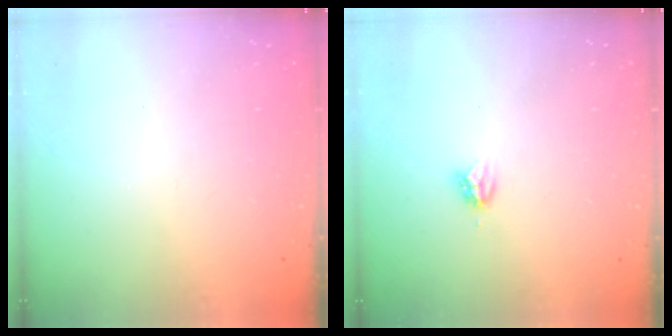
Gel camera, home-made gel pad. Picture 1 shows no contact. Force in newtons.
{"total": 3.9, "press": 3.9, "slide": 0.5}